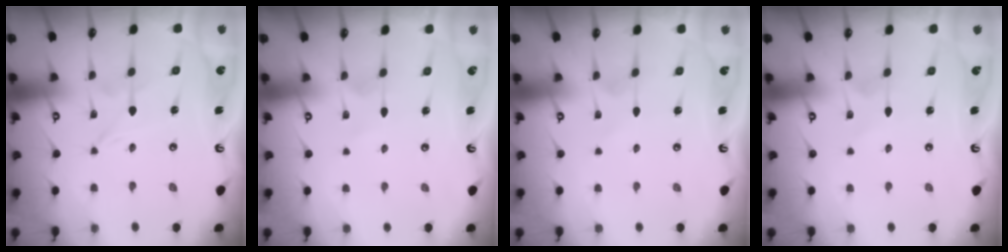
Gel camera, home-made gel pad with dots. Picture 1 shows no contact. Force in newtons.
{"total": 2.4, "press": 2.4, "slide": 0.3}
{"total": 1.3, "press": 1.3, "slide": 0.1}
{"total": 1.8, "press": 1.8, "slide": 0.2}